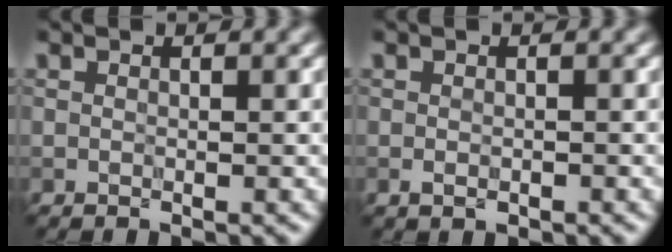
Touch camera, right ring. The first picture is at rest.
{"total": 1.0, "force": [-0.4, 0.6, 0.7], "torque": [-0.012, 0.001, -0.007]}